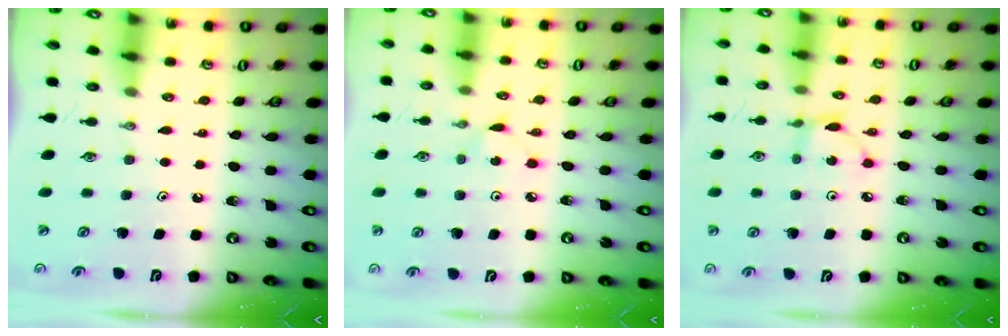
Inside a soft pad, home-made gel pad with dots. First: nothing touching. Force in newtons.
{"total": 3.0, "press": 3.0, "slide": 0.3}
{"total": 2.5, "press": 2.5, "slide": 0.1}